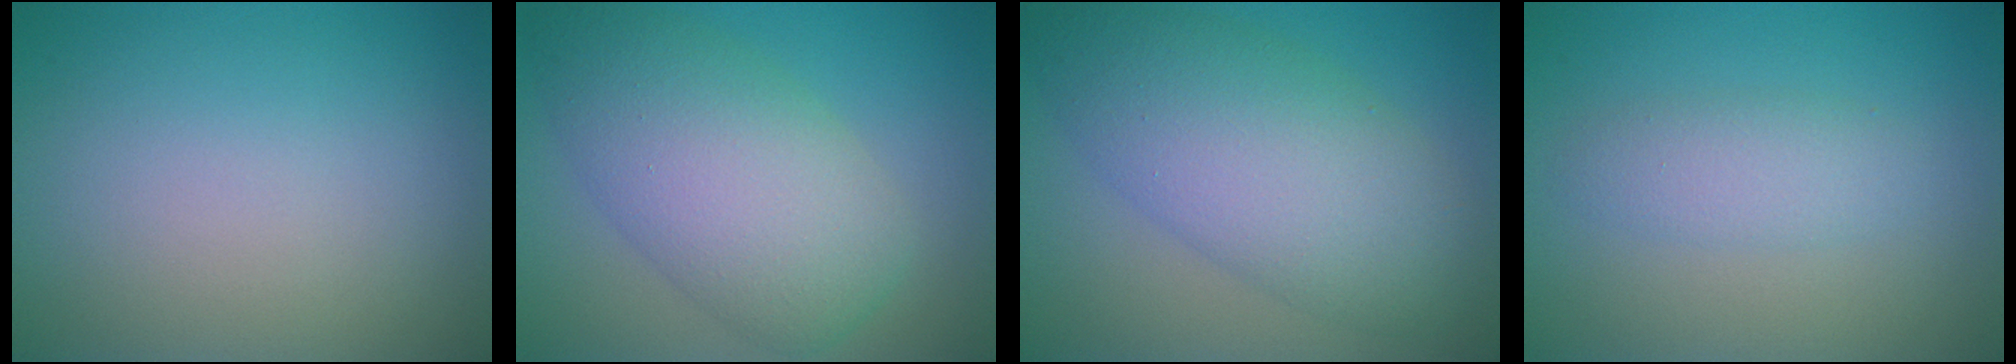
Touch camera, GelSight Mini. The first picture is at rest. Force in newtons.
{"total": 7.8, "press": 7.8, "slide": 0.5}
{"total": 8.5, "press": 8.5, "slide": 0.2}
{"total": 2.3, "press": 2.3, "slide": 0.1}